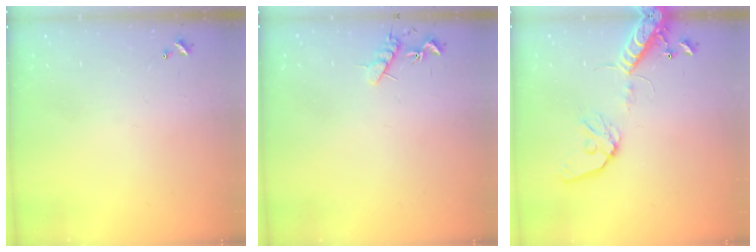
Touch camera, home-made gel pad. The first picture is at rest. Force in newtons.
{"total": 7.0, "press": 6.9, "slide": 0.6}
{"total": 14.1, "press": 13.8, "slide": 3.0}